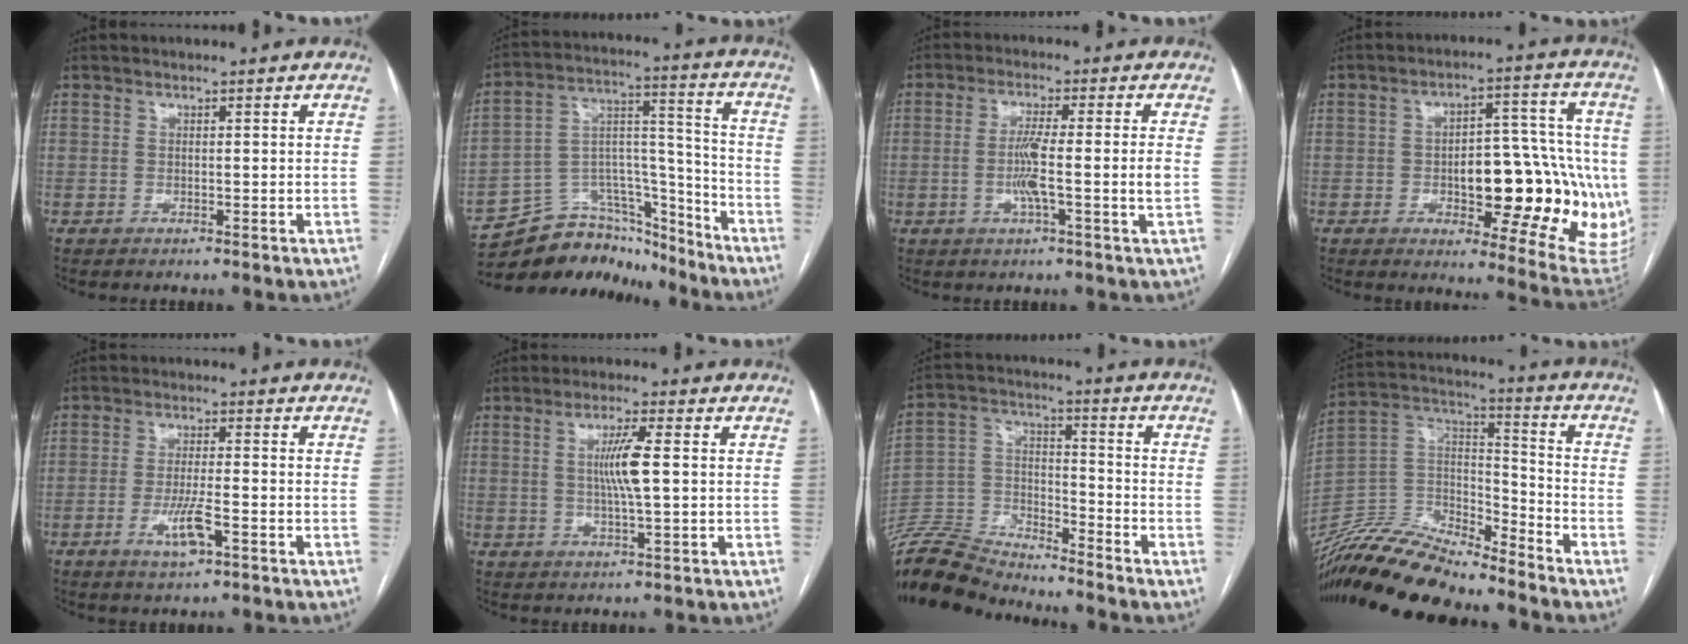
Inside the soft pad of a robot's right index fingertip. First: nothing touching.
{"total": 17.2, "force": [-15.5, 6.3, 3.6], "torque": [-0.049, 0.064, -0.246]}
{"total": 6.9, "force": [-1.2, -0.7, 6.7], "torque": [-0.127, 0.000, -0.021]}
{"total": 20.6, "force": [-2.7, 7.6, 19.0], "torque": [-0.186, 0.022, -0.013]}
{"total": 5.4, "force": [-2.4, 0.7, 4.8], "torque": [-0.095, -0.007, -0.042]}
{"total": 5.6, "force": [0.6, -0.1, 5.6], "torque": [-0.107, -0.003, 0.013]}
{"total": 14.0, "force": [-13.8, 1.7, 1.3], "torque": [-0.033, 0.033, -0.261]}
{"total": 17.9, "force": [-16.7, 2.7, 6.0], "torque": [-0.106, 0.024, -0.314]}